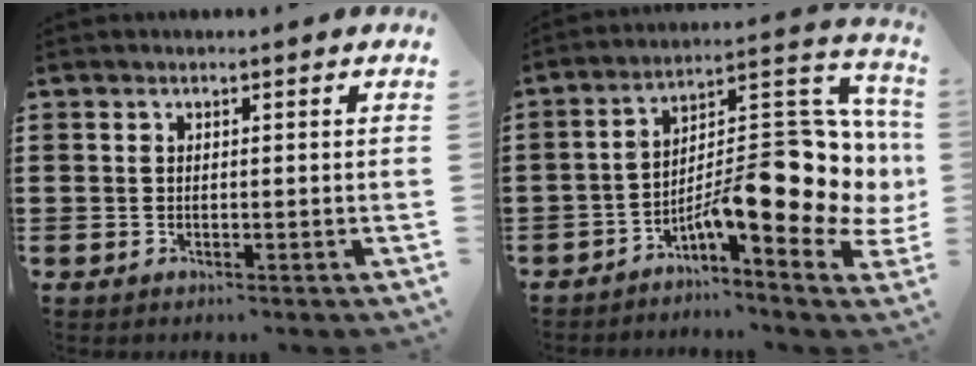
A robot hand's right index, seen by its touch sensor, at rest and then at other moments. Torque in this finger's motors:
{"motor_torque": [2.14, 0.00, 0.62, 0.21]}